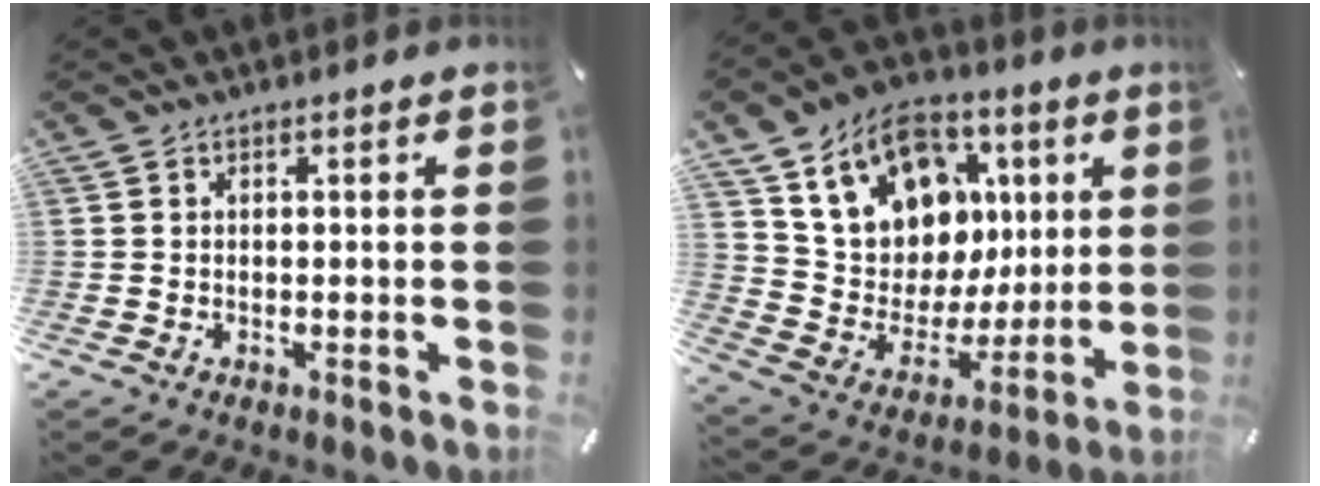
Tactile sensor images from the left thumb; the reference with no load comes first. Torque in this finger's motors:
{"motor_torque": [2.48, 2.52, 1.46, -1.30, 0.54]}